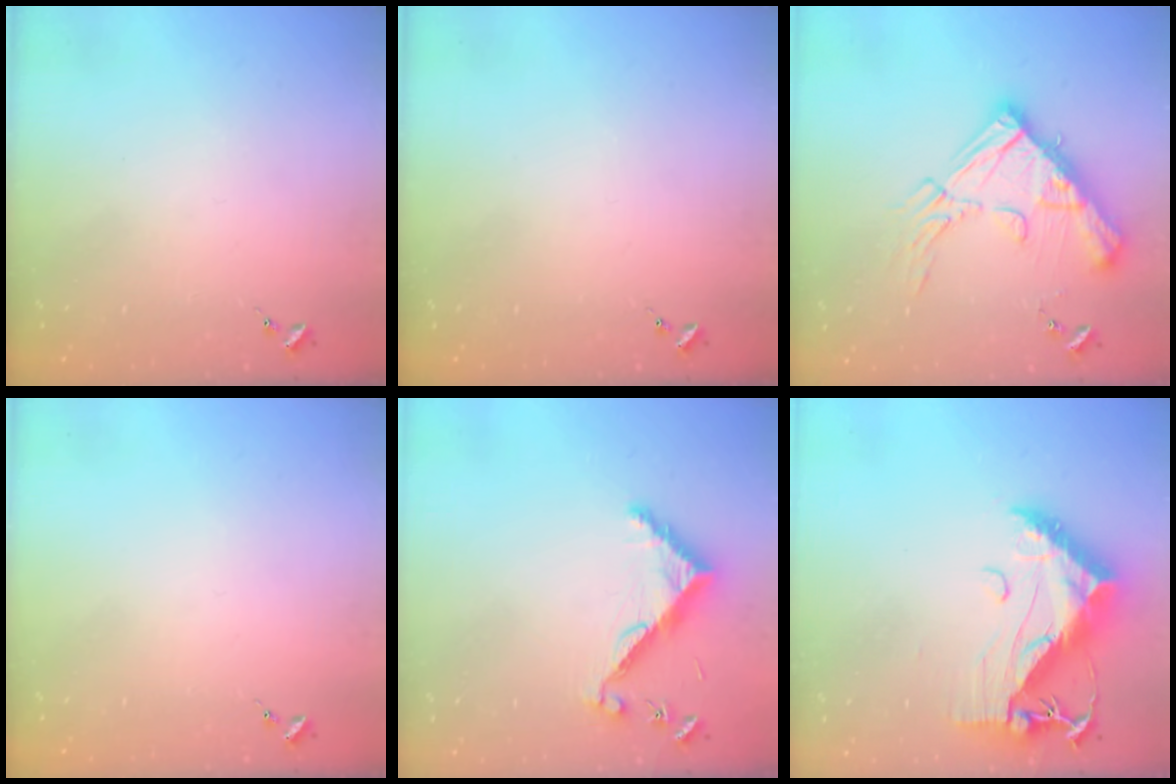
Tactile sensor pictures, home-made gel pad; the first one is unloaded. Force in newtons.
{"total": 0.0}
{"total": 20.5, "press": 20.3, "slide": 2.3}
{"total": 0.0}
{"total": 8.0, "press": 7.9, "slide": 0.4}
{"total": 19.1, "press": 19.0, "slide": 1.6}